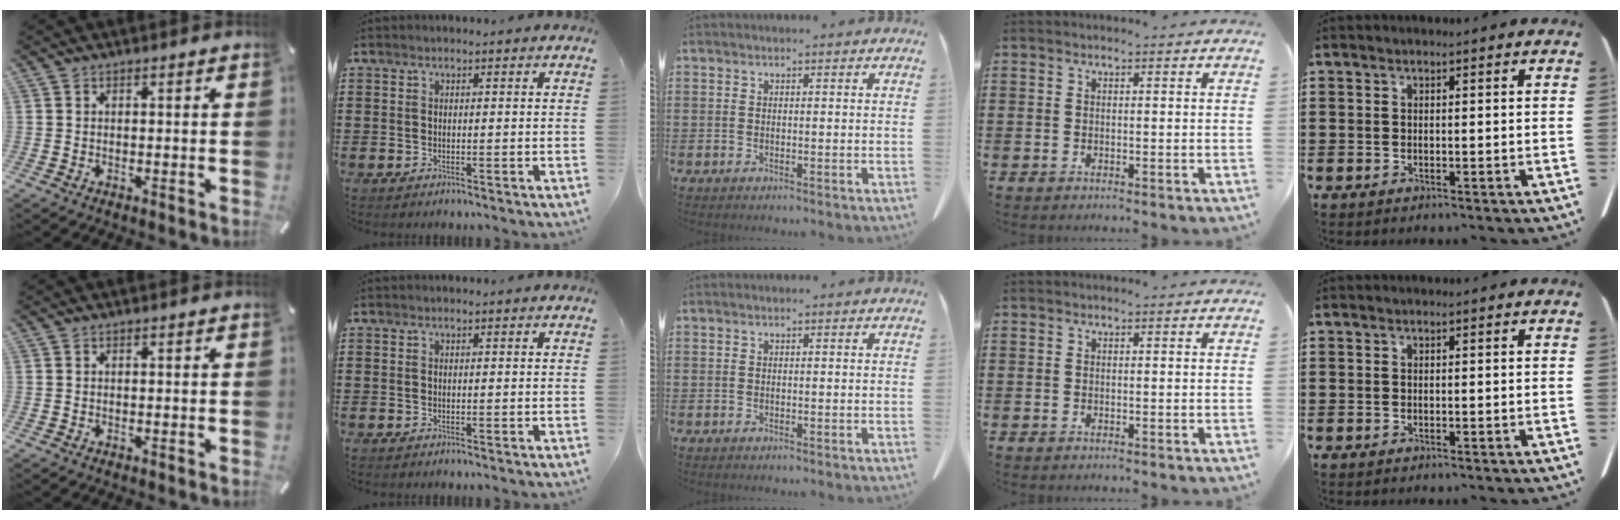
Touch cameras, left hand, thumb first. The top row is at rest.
{}